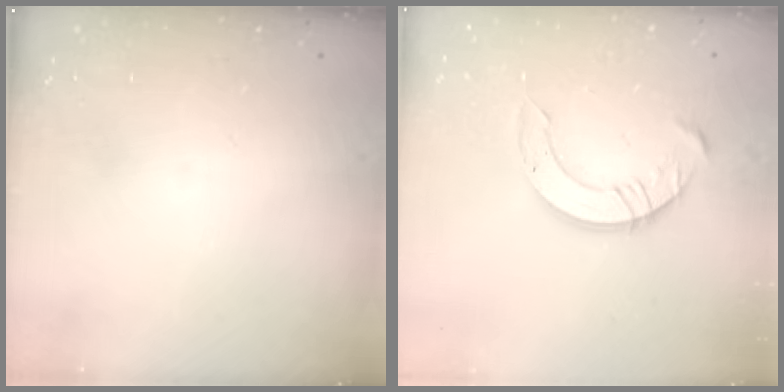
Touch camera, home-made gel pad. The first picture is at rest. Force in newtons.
{"total": 10.5, "press": 10.5, "slide": 0.9}